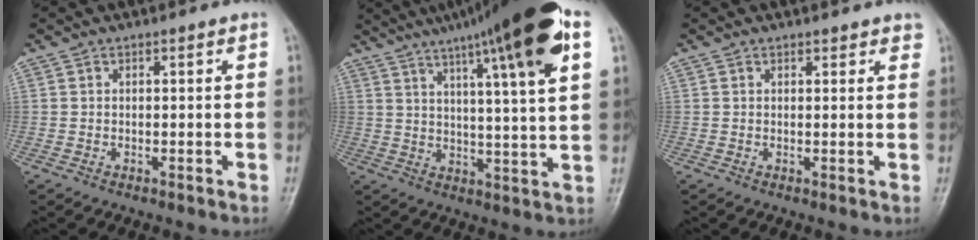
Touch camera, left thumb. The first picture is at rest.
{"total": 21.2, "force": [11.8, 2.4, 17.5], "torque": [-0.261, -0.011, 0.168]}
{"total": 1.9, "force": [1.5, 0.9, 0.6], "torque": [0.013, -0.005, 0.012]}